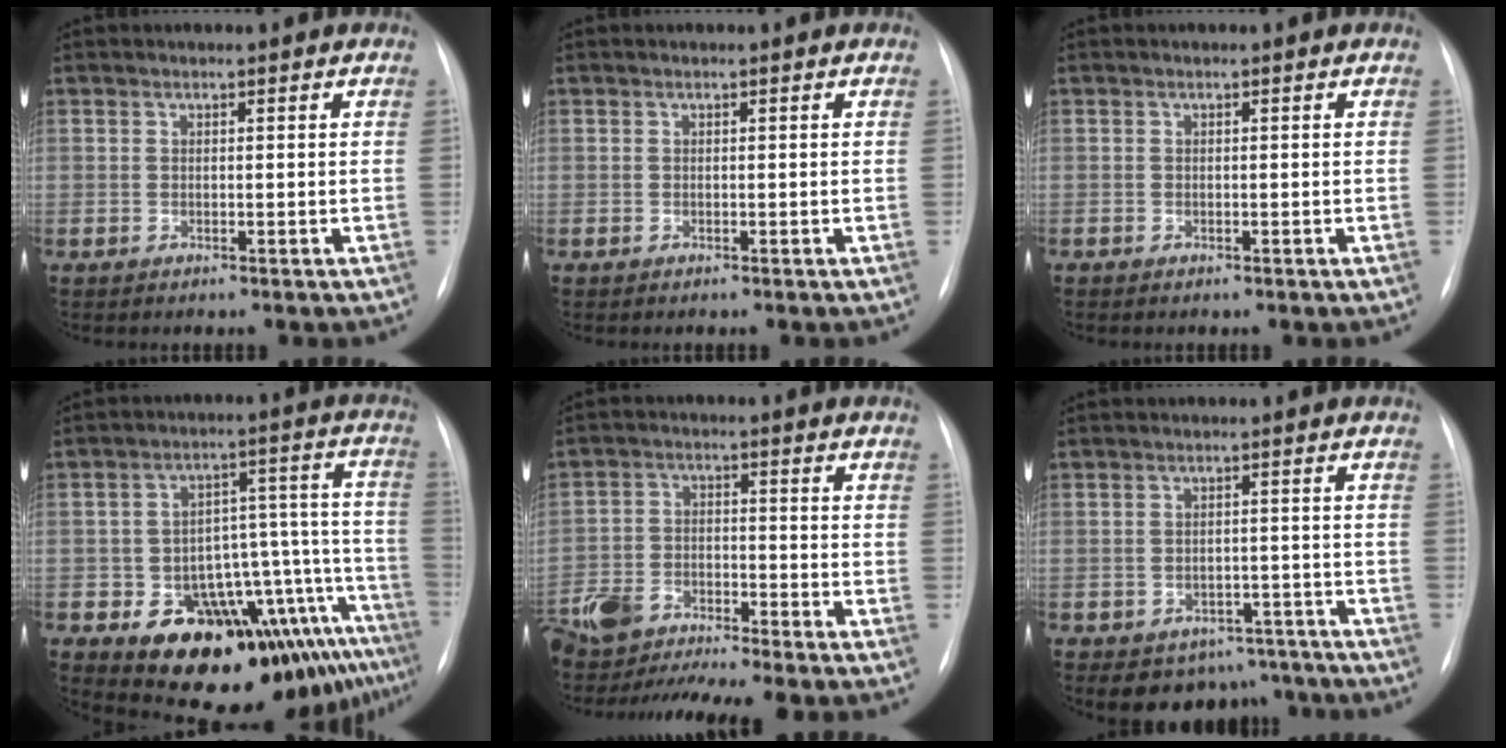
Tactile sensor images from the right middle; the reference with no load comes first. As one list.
[{"total": 0.0}, {"total": 0.0}, {"total": 19.2, "force": [-12.3, 6.5, 13.3], "torque": [-0.094, 0.074, -0.166]}, {"total": 11.1, "force": [-10.1, 1.4, 4.5], "torque": [-0.094, 0.003, -0.180]}, {"total": 8.1, "force": [-6.3, 5.0, 1.0], "torque": [0.011, 0.022, -0.076]}]